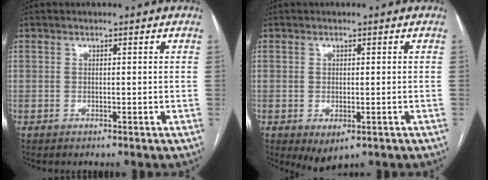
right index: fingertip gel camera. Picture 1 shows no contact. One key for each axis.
{"total": 3.5, "fx": -1.5, "fy": 1.8, "fz": 2.6, "tx": -0.034, "ty": -0.007, "tz": -0.008}